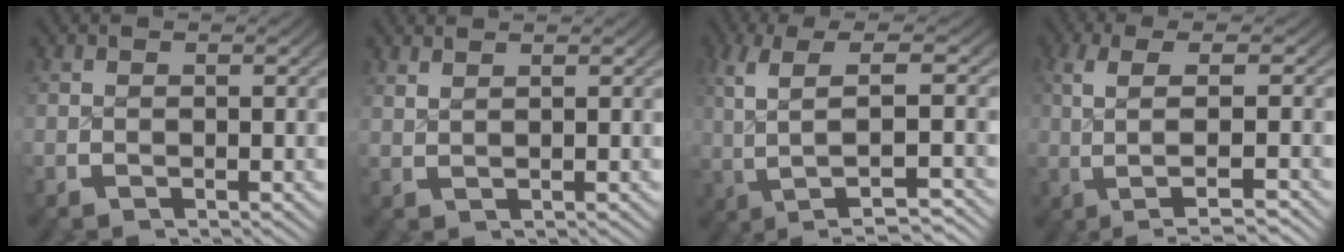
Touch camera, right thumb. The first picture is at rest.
{"total": 1.4, "force": [1.4, 0.0, 0.4], "torque": [-0.004, 0.005, 0.030]}
{"total": 8.8, "force": [1.3, 3.5, 8.0], "torque": [-0.149, 0.007, 0.026]}
{"total": 7.5, "force": [0.2, 2.6, 7.0], "torque": [-0.125, 0.012, 0.005]}